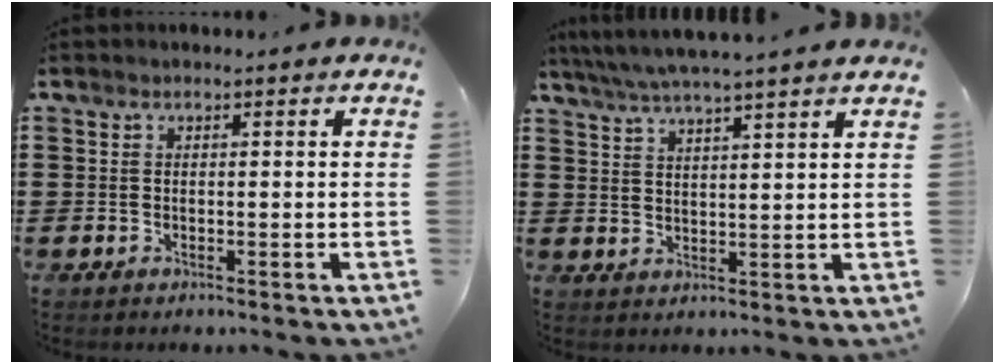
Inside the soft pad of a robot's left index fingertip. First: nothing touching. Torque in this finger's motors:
{"motor_torque": [1.04, -1.10, 0.32, 0.19]}